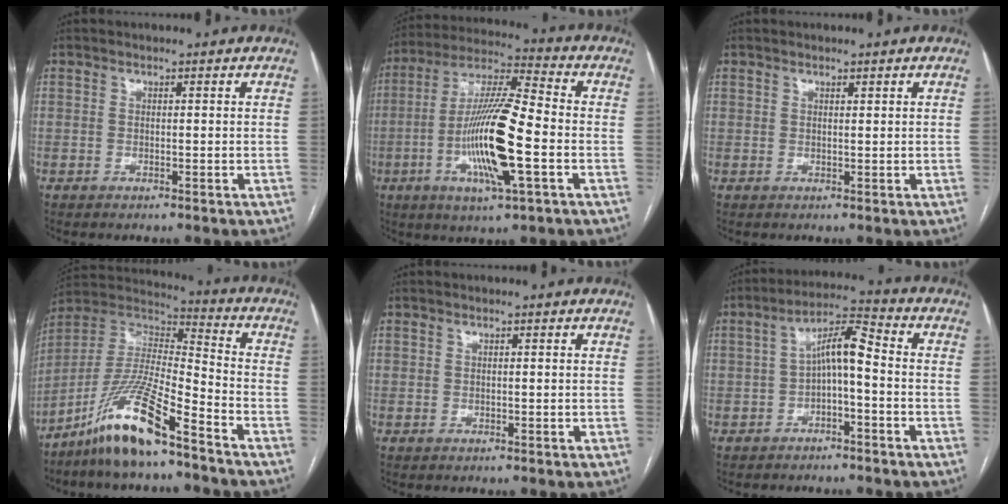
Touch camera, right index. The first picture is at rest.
{"total": 16.4, "force": [-3.9, 1.8, 15.9], "torque": [-0.310, -0.006, -0.072]}
{"total": 0.7, "force": [0.6, 0.2, 0.4], "torque": [-0.011, -0.002, 0.009]}
{"total": 14.1, "force": [-9.8, 1.1, 10.1], "torque": [-0.212, -0.005, -0.188]}
{"total": 0.0}
{"total": 7.0, "force": [-0.7, 1.9, 6.7], "torque": [-0.123, 0.032, -0.014]}